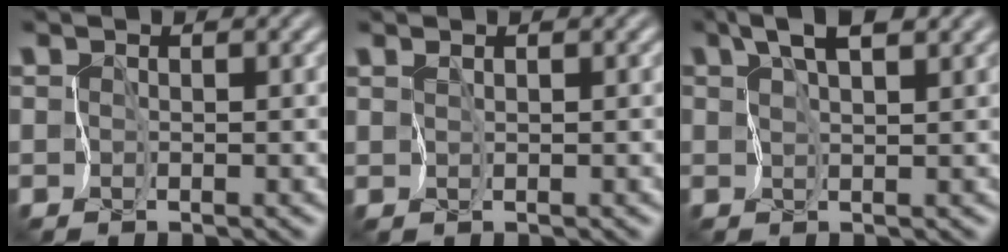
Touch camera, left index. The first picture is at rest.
{"total": 0.7, "force": [0.6, 0.0, 0.3], "torque": [-0.008, -0.002, 0.014]}
{"total": 3.4, "force": [2.0, 0.9, 2.6], "torque": [-0.054, 0.005, 0.036]}